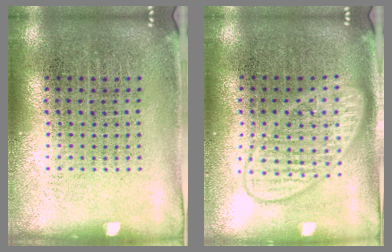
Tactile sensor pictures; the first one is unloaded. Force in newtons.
{"total": 3.0, "press": 2.9, "slide": 0.5}